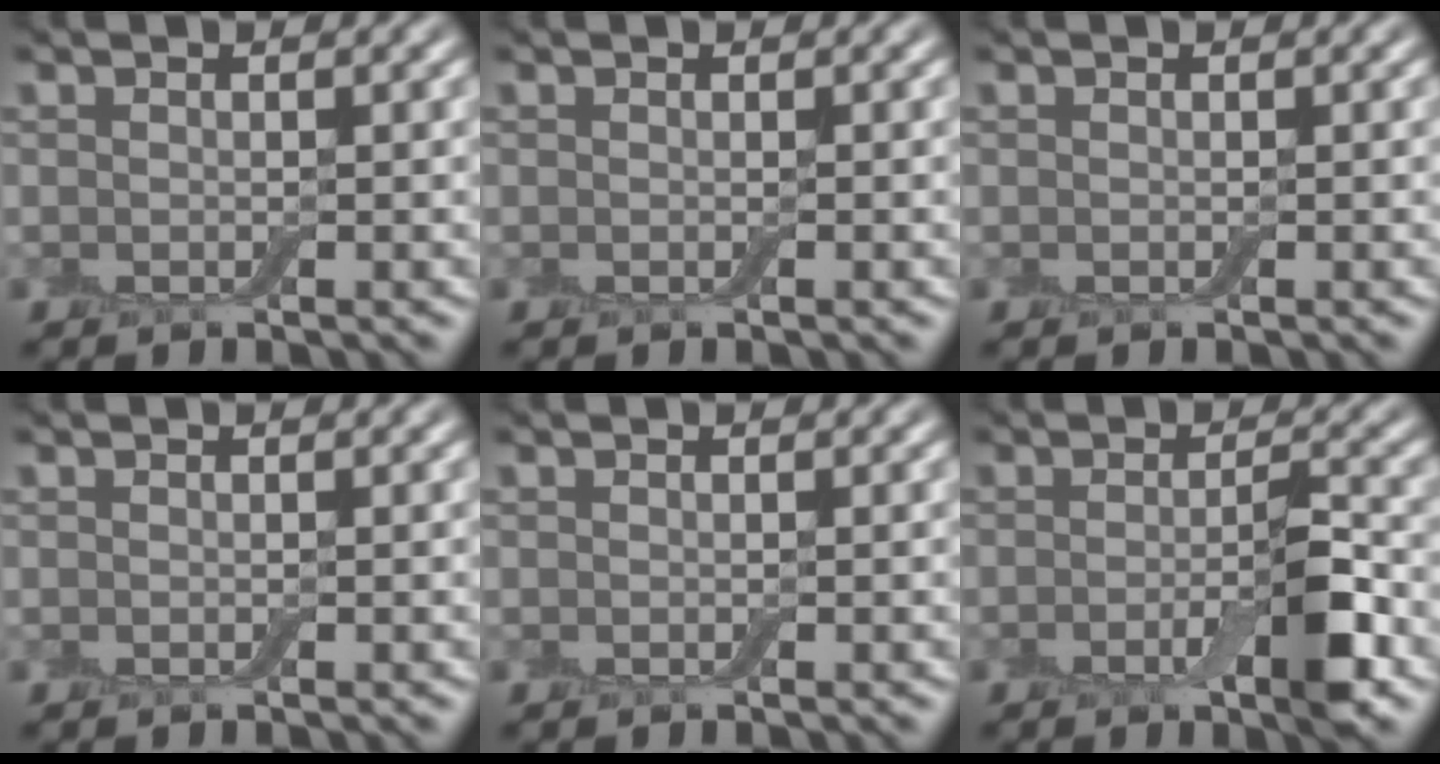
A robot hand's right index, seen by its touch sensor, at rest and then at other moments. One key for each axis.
{"total": 0.0}
{"total": 0.0}
{"total": 0.0}
{"total": 0.0}
{"total": 4.1, "fx": -1.3, "fy": 0.9, "fz": 3.8, "tx": -0.063, "ty": -0.002, "tz": -0.025}